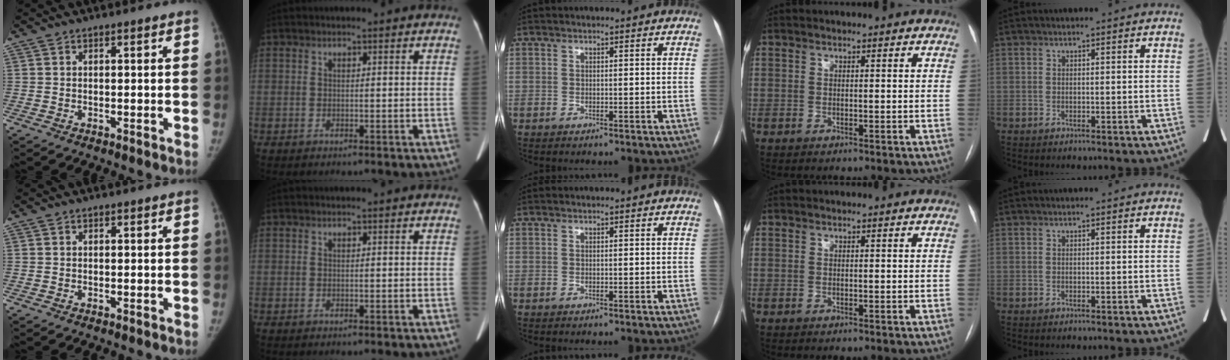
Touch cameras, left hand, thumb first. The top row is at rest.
{}